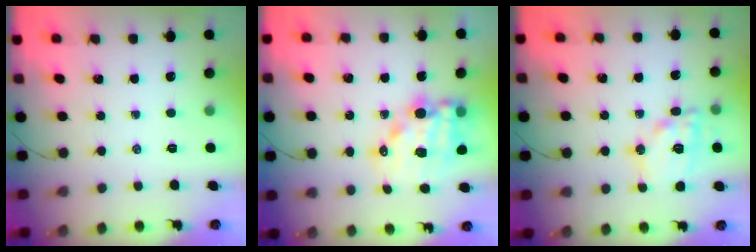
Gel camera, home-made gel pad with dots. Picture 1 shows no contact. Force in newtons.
{"total": 14.4, "press": 14.0, "slide": 3.3}
{"total": 13.6, "press": 13.5, "slide": 1.4}